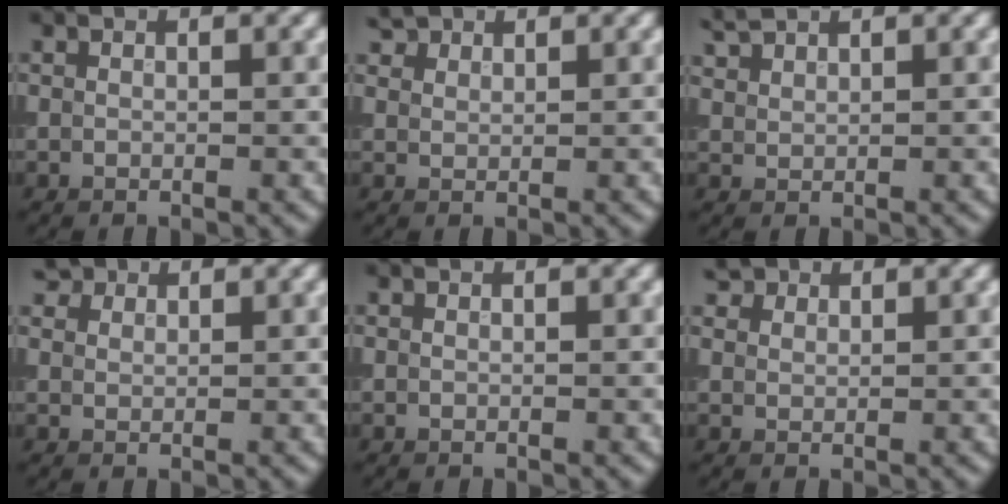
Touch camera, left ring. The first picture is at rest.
{"total": 2.0, "force": [1.6, 1.0, 0.5], "torque": [-0.016, -0.001, 0.037]}
{"total": 1.8, "force": [1.7, 0.4, 0.5], "torque": [-0.012, 0.008, 0.040]}
{"total": 2.5, "force": [1.9, 1.4, 0.9], "torque": [-0.023, 0.001, 0.033]}
{"total": 0.0}
{"total": 2.2, "force": [1.7, 1.2, 0.7], "torque": [-0.018, -0.003, 0.034]}